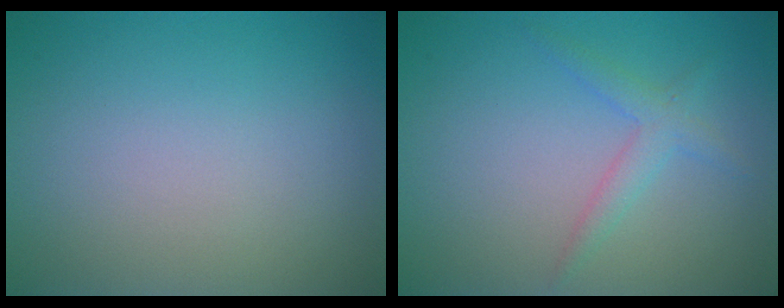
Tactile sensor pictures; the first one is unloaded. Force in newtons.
{"total": 1.9, "press": 1.9, "slide": 0.2}